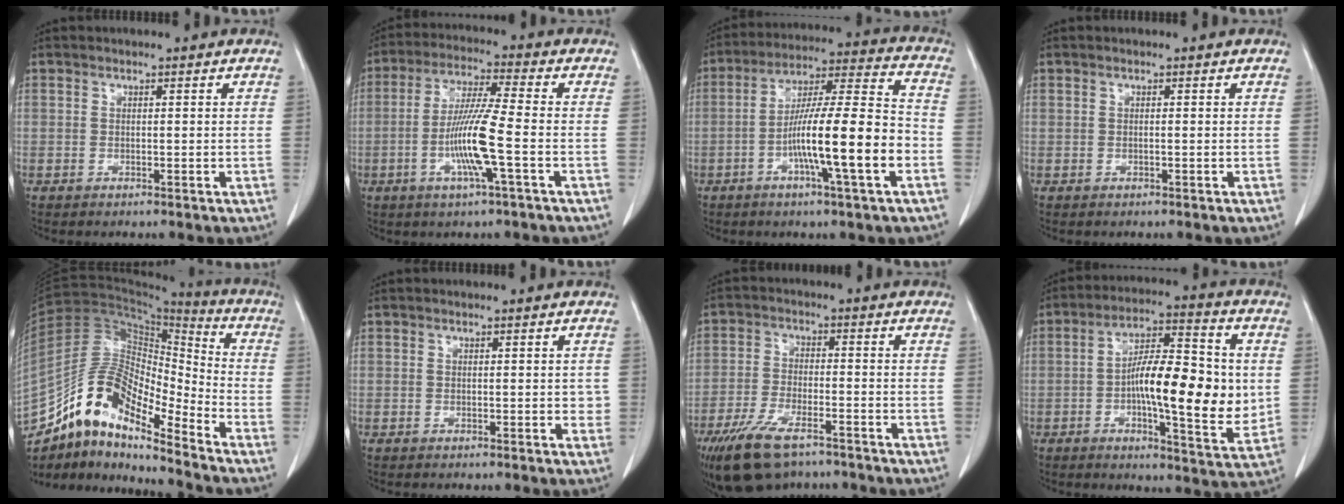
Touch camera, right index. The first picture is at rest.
{"total": 10.3, "force": [-2.6, -0.3, 9.9], "torque": [-0.196, -0.008, -0.055]}
{"total": 15.9, "force": [-4.7, 0.5, 15.2], "torque": [-0.258, 0.006, -0.082]}
{"total": 0.0}
{"total": 14.5, "force": [-11.4, 3.6, 8.1], "torque": [-0.148, 0.046, -0.203]}
{"total": 1.2, "force": [0.1, 0.9, 0.7], "torque": [-0.002, 0.006, 0.003]}
{"total": 11.1, "force": [-7.9, 4.0, 6.7], "torque": [-0.131, -0.015, -0.137]}
{"total": 16.4, "force": [-0.7, 3.9, 15.9], "torque": [-0.253, 0.006, -0.014]}